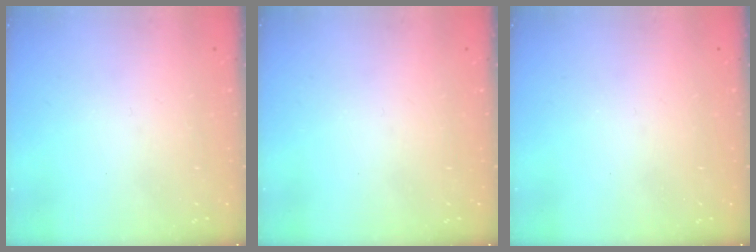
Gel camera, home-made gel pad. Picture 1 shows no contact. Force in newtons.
{"total": 0.0}
{"total": 0.0}